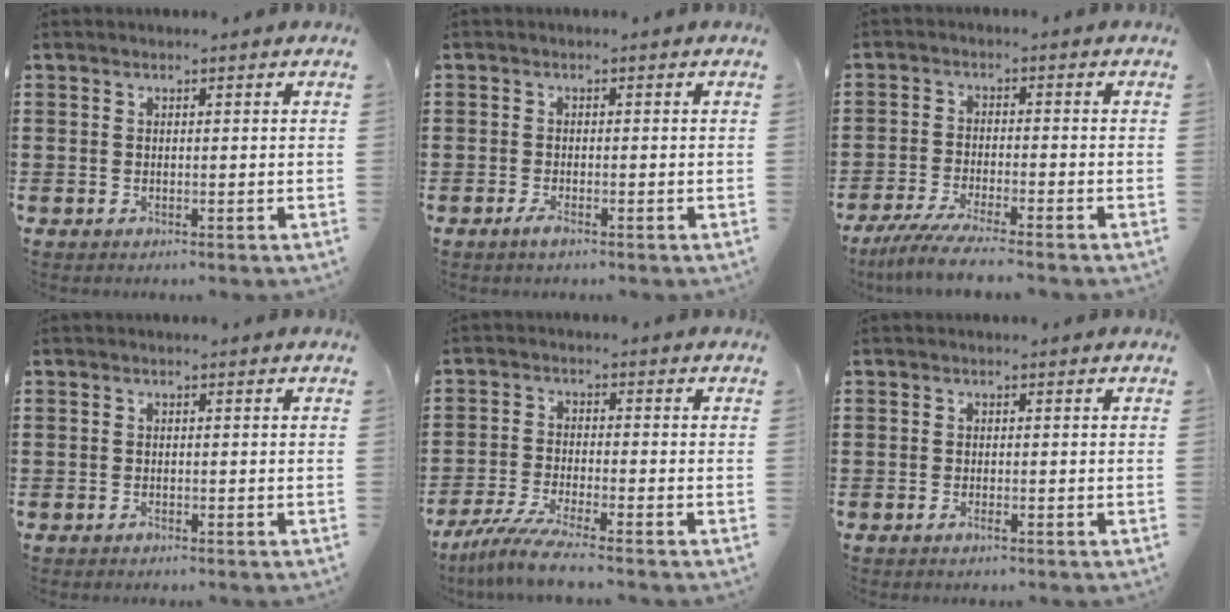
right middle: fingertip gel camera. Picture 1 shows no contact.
{"total": 1.4, "force": [-0.8, 0.3, 1.2], "torque": [-0.028, -0.004, -0.017]}
{"total": 5.2, "force": [-4.6, -0.2, 2.5], "torque": [-0.062, -0.020, -0.090]}
{"total": 0.6, "force": [-0.5, 0.2, 0.2], "torque": [-0.005, -0.001, -0.010]}
{"total": 5.9, "force": [-5.0, -0.3, 3.0], "torque": [-0.077, -0.022, -0.101]}
{"total": 0.9, "force": [-0.5, 0.2, 0.7], "torque": [-0.014, -0.005, -0.008]}